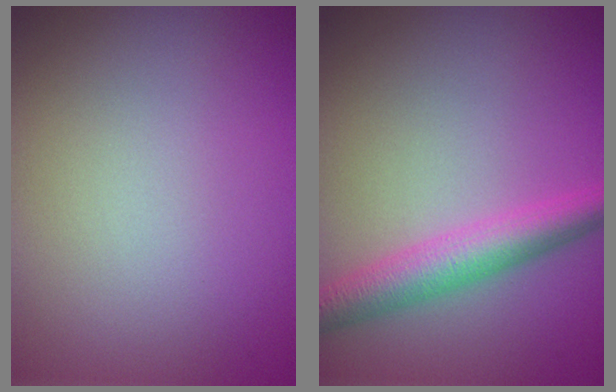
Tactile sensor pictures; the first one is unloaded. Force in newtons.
{"total": 4.2, "press": 4.2, "slide": 0.1}